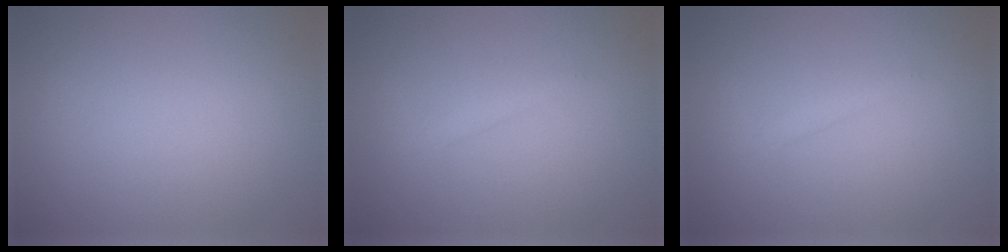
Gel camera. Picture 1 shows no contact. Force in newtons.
{"total": 1.0, "press": 1.0, "slide": 0.0}
{"total": 1.0, "press": 1.0, "slide": 0.0}